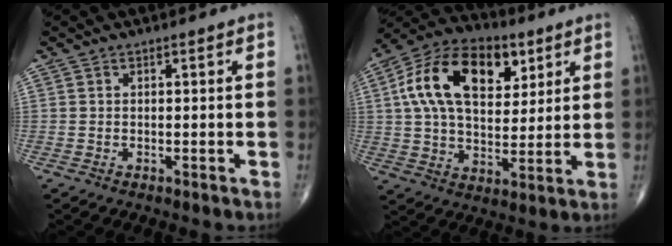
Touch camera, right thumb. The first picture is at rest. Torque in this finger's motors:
{"motor_torque": [0.67, 1.44, 1.51, 0.29, 0.55]}